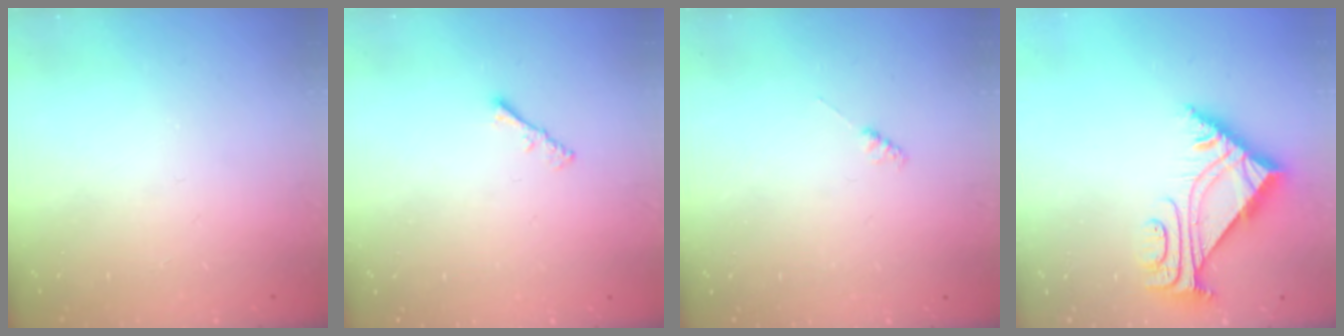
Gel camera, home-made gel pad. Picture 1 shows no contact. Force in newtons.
{"total": 1.3, "press": 1.3, "slide": 0.4}
{"total": 2.3, "press": 2.3, "slide": 0.3}
{"total": 6.3, "press": 6.2, "slide": 0.9}